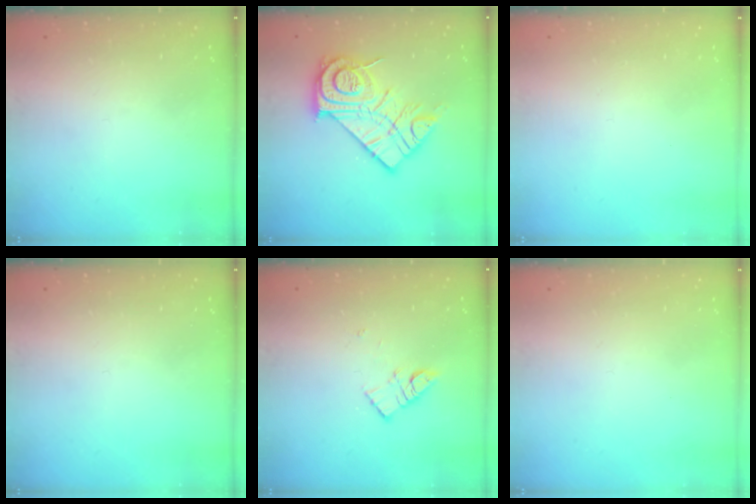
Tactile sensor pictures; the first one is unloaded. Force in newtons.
{"total": 17.8, "press": 17.8, "slide": 1.2}
{"total": 1.6, "press": 1.6, "slide": 0.1}
{"total": 0.0}
{"total": 8.1, "press": 8.1, "slide": 0.4}
{"total": 1.7, "press": 1.6, "slide": 0.1}